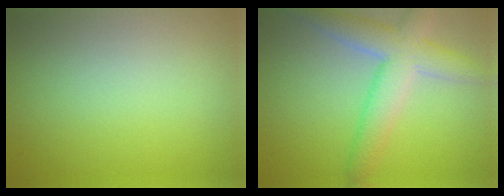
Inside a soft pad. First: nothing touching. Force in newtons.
{"total": 5.7, "press": 5.7, "slide": 0.4}